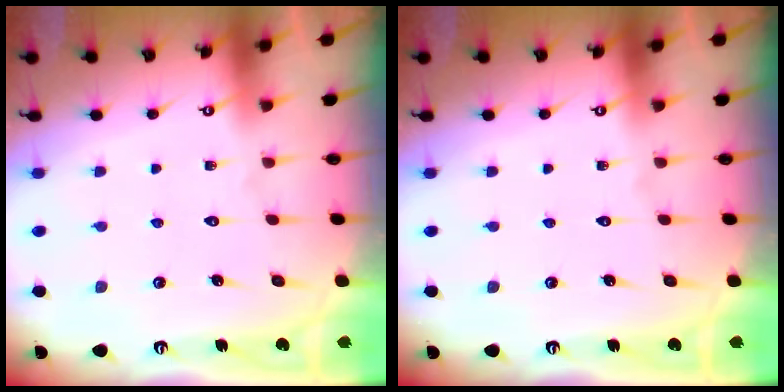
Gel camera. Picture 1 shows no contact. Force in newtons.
{"total": 0.0}